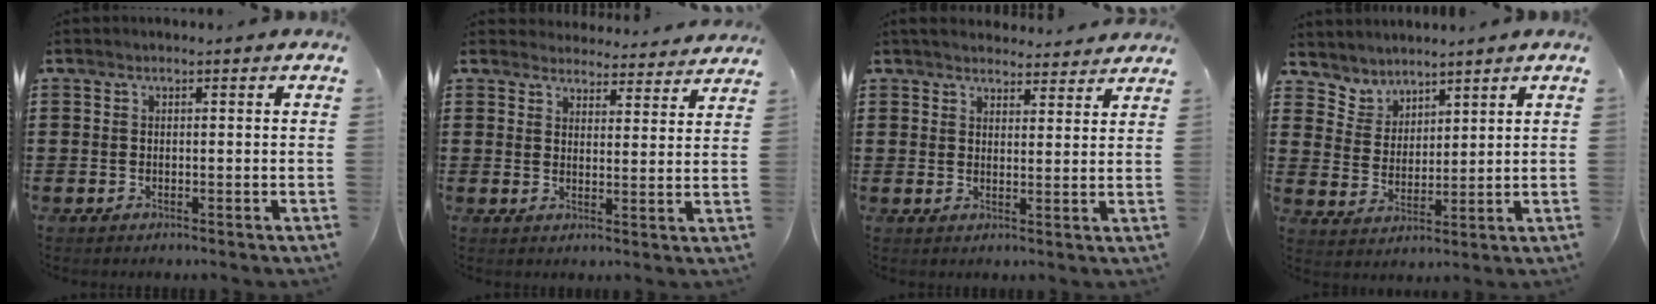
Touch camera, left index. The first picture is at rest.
{"total": 4.1, "force": [4.1, 0.2, 0.0], "torque": [-0.007, -0.024, 0.072]}
{"total": 3.5, "force": [3.5, 0.2, -0.1], "torque": [-0.010, -0.016, 0.064]}
{"total": 4.2, "force": [3.8, 1.9, -0.3], "torque": [-0.016, -0.010, 0.070]}